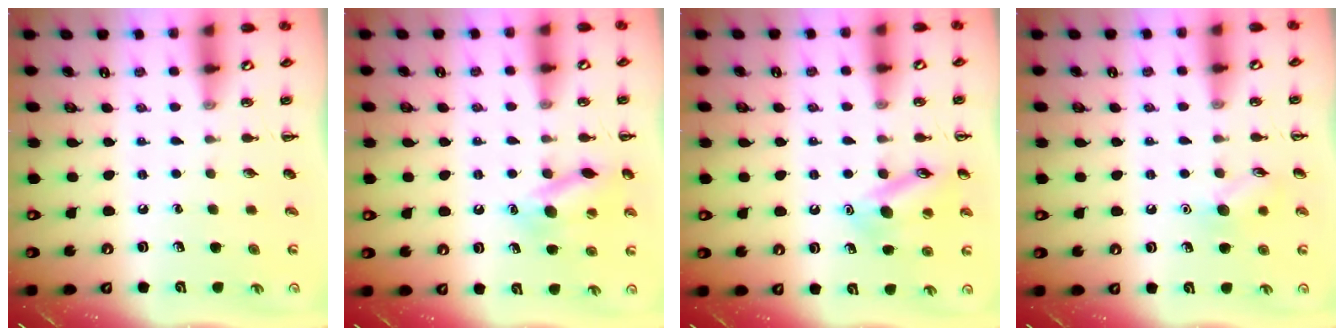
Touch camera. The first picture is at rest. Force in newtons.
{"total": 12.7, "press": 12.6, "slide": 2.0}
{"total": 13.4, "press": 13.3, "slide": 1.4}
{"total": 7.9, "press": 7.8, "slide": 1.3}